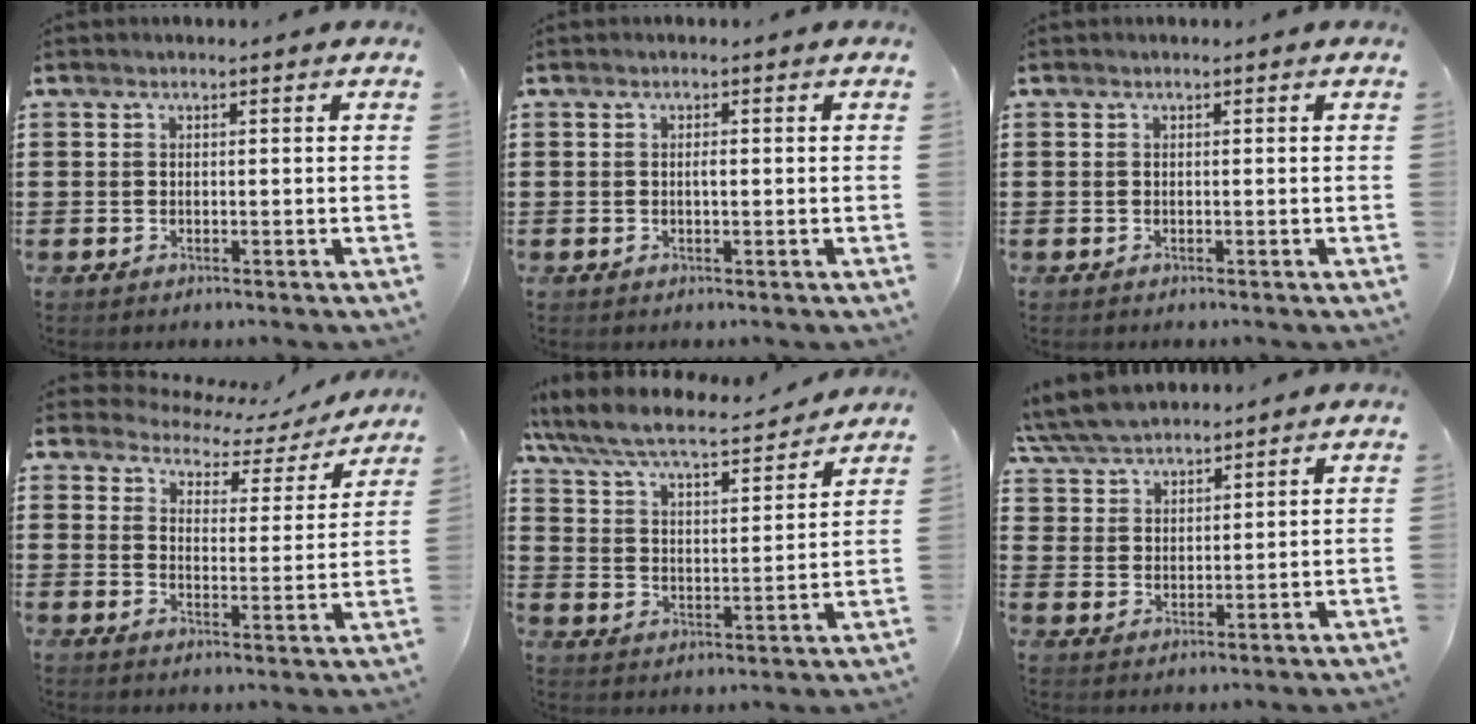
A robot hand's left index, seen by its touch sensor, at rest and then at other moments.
{"total": 1.0, "force": [0.1, 0.3, 1.0], "torque": [-0.019, -0.001, 0.002]}
{"total": 0.0}
{"total": 3.6, "force": [3.5, 0.8, 0.1], "torque": [-0.020, -0.031, 0.055]}
{"total": 6.5, "force": [5.9, 0.8, 2.7], "torque": [-0.078, -0.038, 0.097]}
{"total": 6.1, "force": [5.7, 1.8, 1.3], "torque": [-0.050, -0.013, 0.107]}